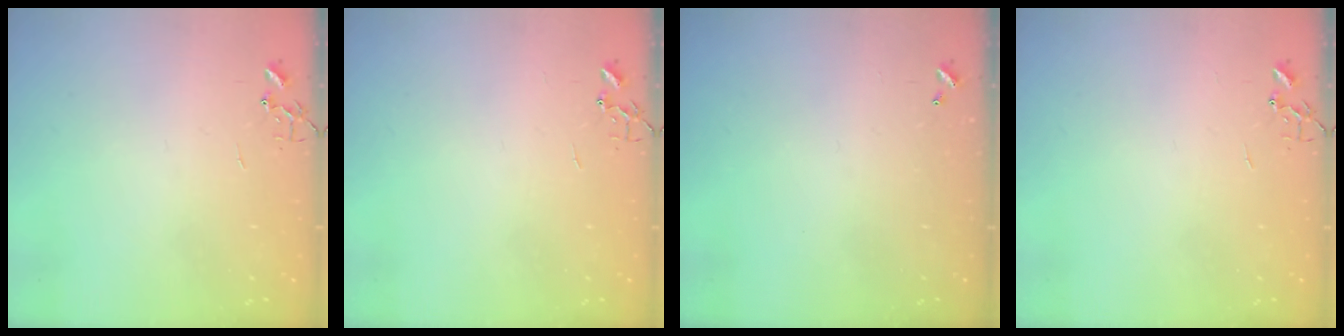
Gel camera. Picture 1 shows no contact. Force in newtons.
{"total": 0.0}
{"total": 0.0}
{"total": 0.0}